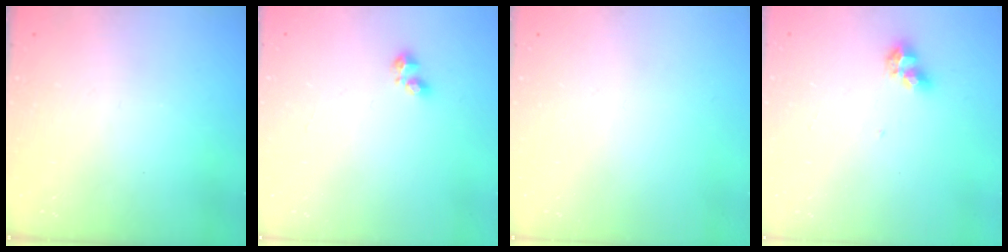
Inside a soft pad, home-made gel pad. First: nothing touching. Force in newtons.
{"total": 3.1, "press": 3.0, "slide": 1.0}
{"total": 0.0}
{"total": 6.5, "press": 6.5, "slide": 0.7}